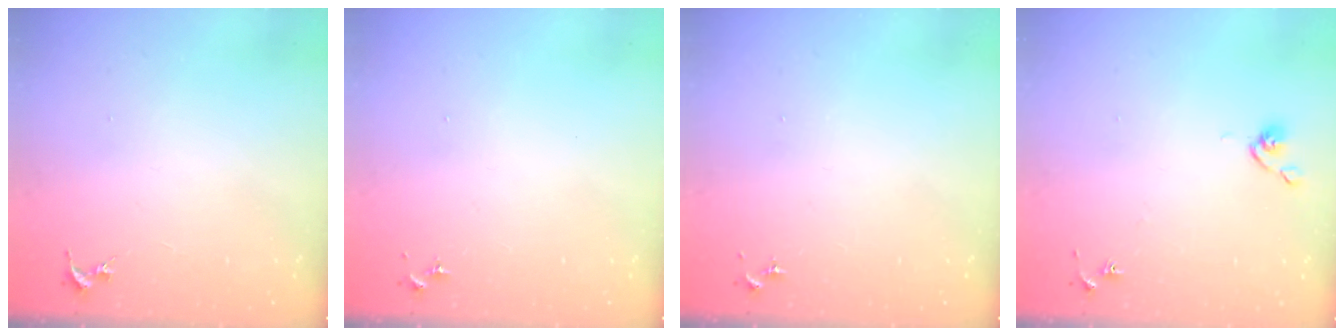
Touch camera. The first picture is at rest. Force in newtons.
{"total": 0.0}
{"total": 0.0}
{"total": 4.9, "press": 4.9, "slide": 0.7}